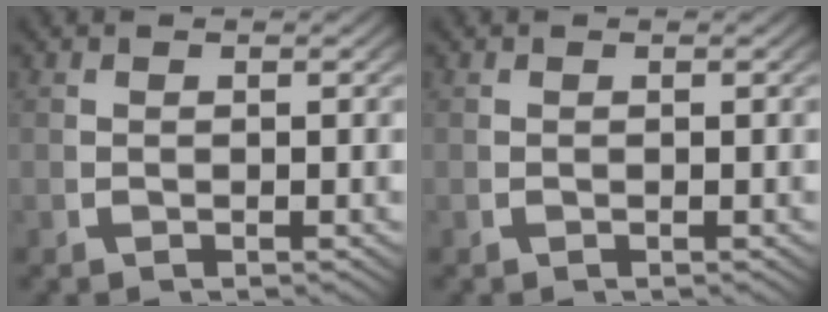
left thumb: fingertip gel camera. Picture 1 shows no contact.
{"total": 0.0}